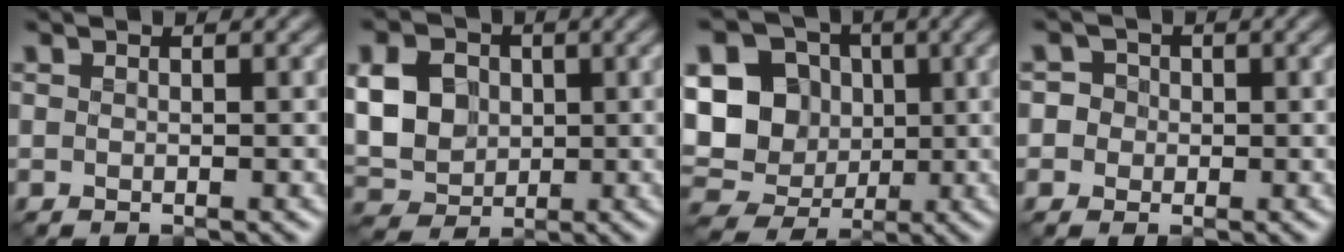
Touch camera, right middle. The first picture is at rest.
{"total": 6.8, "force": [0.8, 5.5, 3.9], "torque": [-0.094, 0.011, 0.010]}
{"total": 11.6, "force": [0.8, 10.2, 5.4], "torque": [-0.120, 0.011, -0.007]}
{"total": 2.7, "force": [0.5, 2.6, 0.9], "torque": [0.012, 0.016, -0.013]}